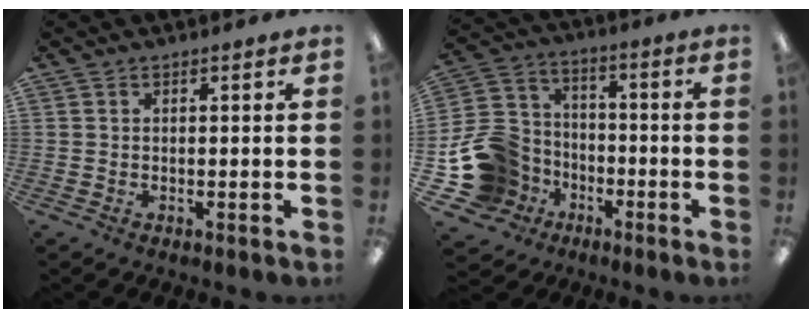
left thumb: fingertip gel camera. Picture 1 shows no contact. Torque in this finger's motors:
{"motor_torque": [-0.30, 0.62, -0.02, 0.07, 0.05]}